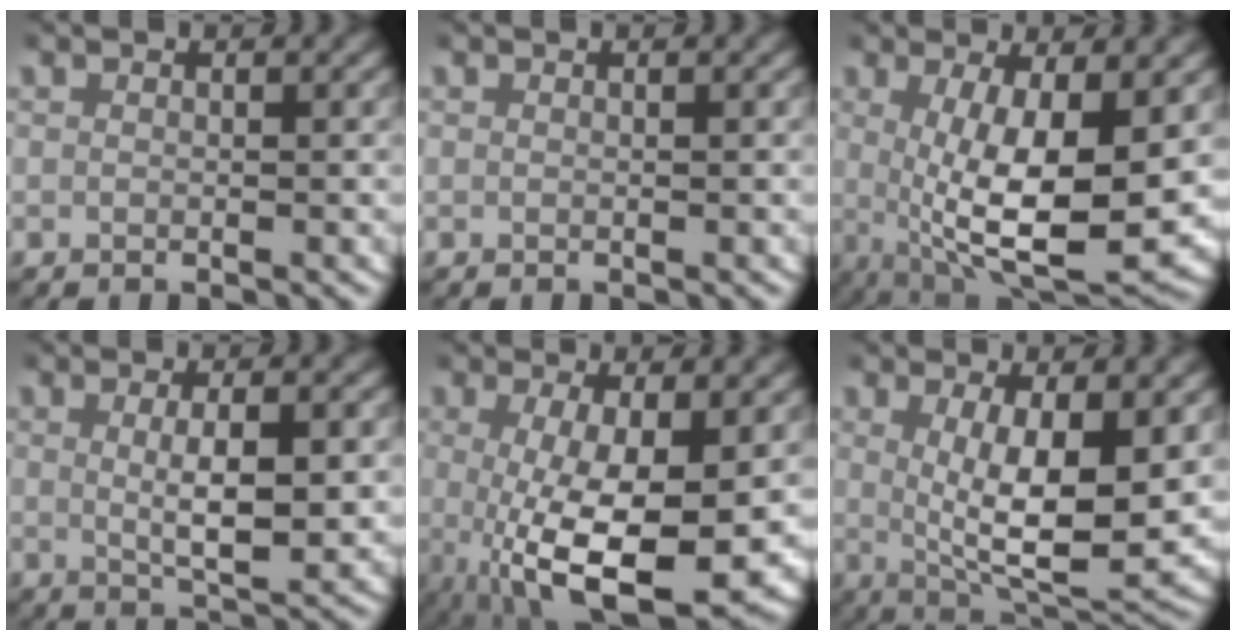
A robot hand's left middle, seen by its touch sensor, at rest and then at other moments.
{"total": 0.0}
{"total": 10.4, "force": [0.2, 4.0, 9.6], "torque": [-0.157, -0.033, 0.022]}
{"total": 3.9, "force": [0.5, 0.8, 3.7], "torque": [-0.061, -0.010, 0.015]}
{"total": 10.3, "force": [-1.7, 4.1, 9.3], "torque": [-0.166, -0.041, -0.004]}
{"total": 8.9, "force": [0.9, 3.5, 8.2], "torque": [-0.127, -0.030, 0.032]}